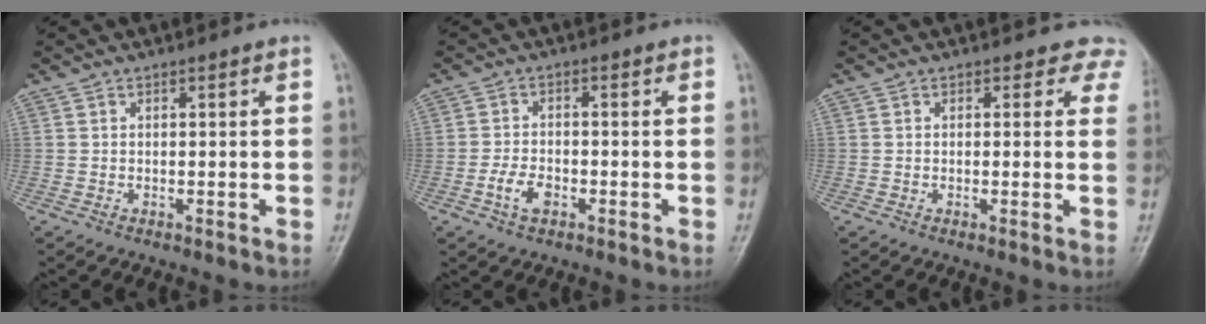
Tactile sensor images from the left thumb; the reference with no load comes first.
{"total": 4.2, "force": [-2.0, 2.6, 2.7], "torque": [-0.046, 0.013, -0.039]}
{"total": 4.1, "force": [2.9, 2.9, 0.2], "torque": [0.043, -0.007, 0.005]}